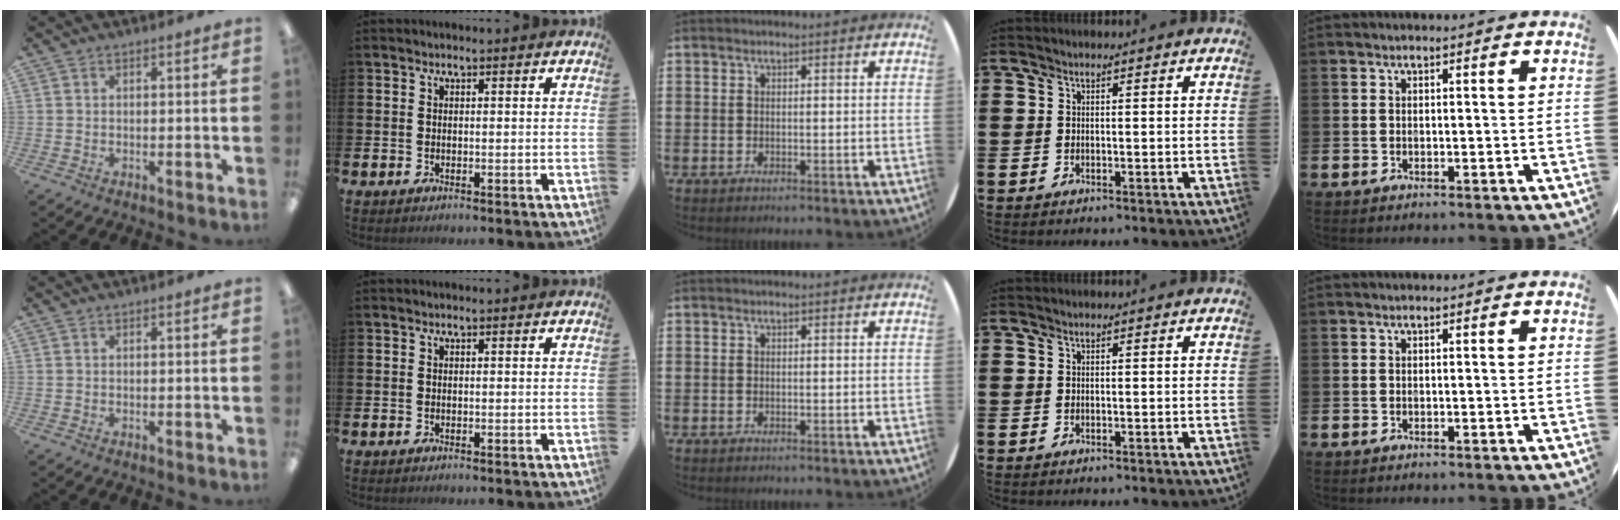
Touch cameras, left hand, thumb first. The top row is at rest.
{}